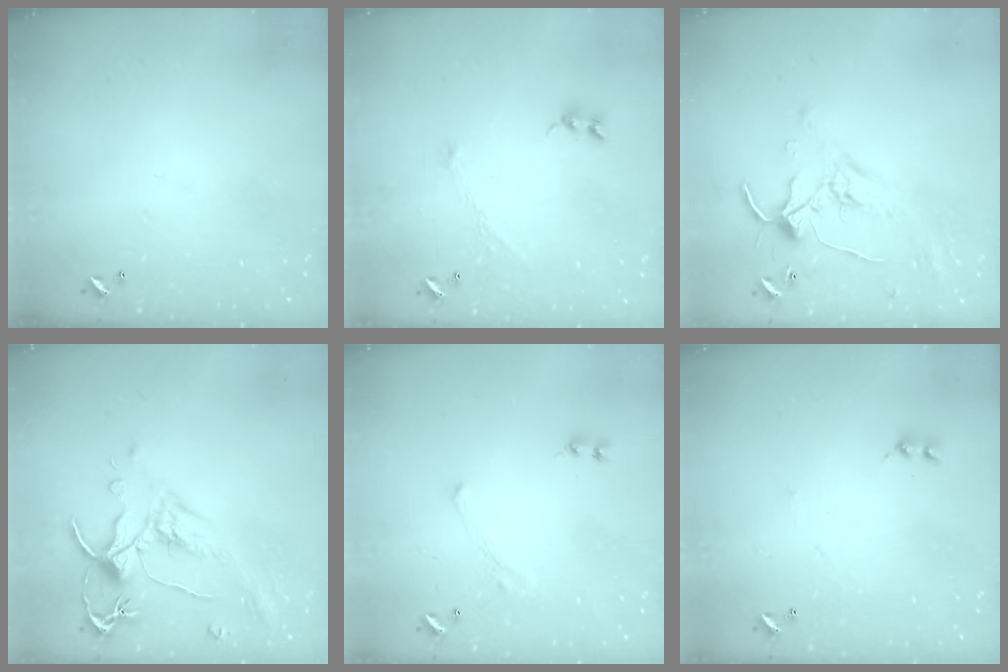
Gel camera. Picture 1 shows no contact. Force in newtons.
{"total": 1.2, "press": 1.2, "slide": 0.1}
{"total": 1.0, "press": 0.5, "slide": 0.8}
{"total": 1.6, "press": 1.1, "slide": 1.1}
{"total": 0.0}
{"total": 0.0}